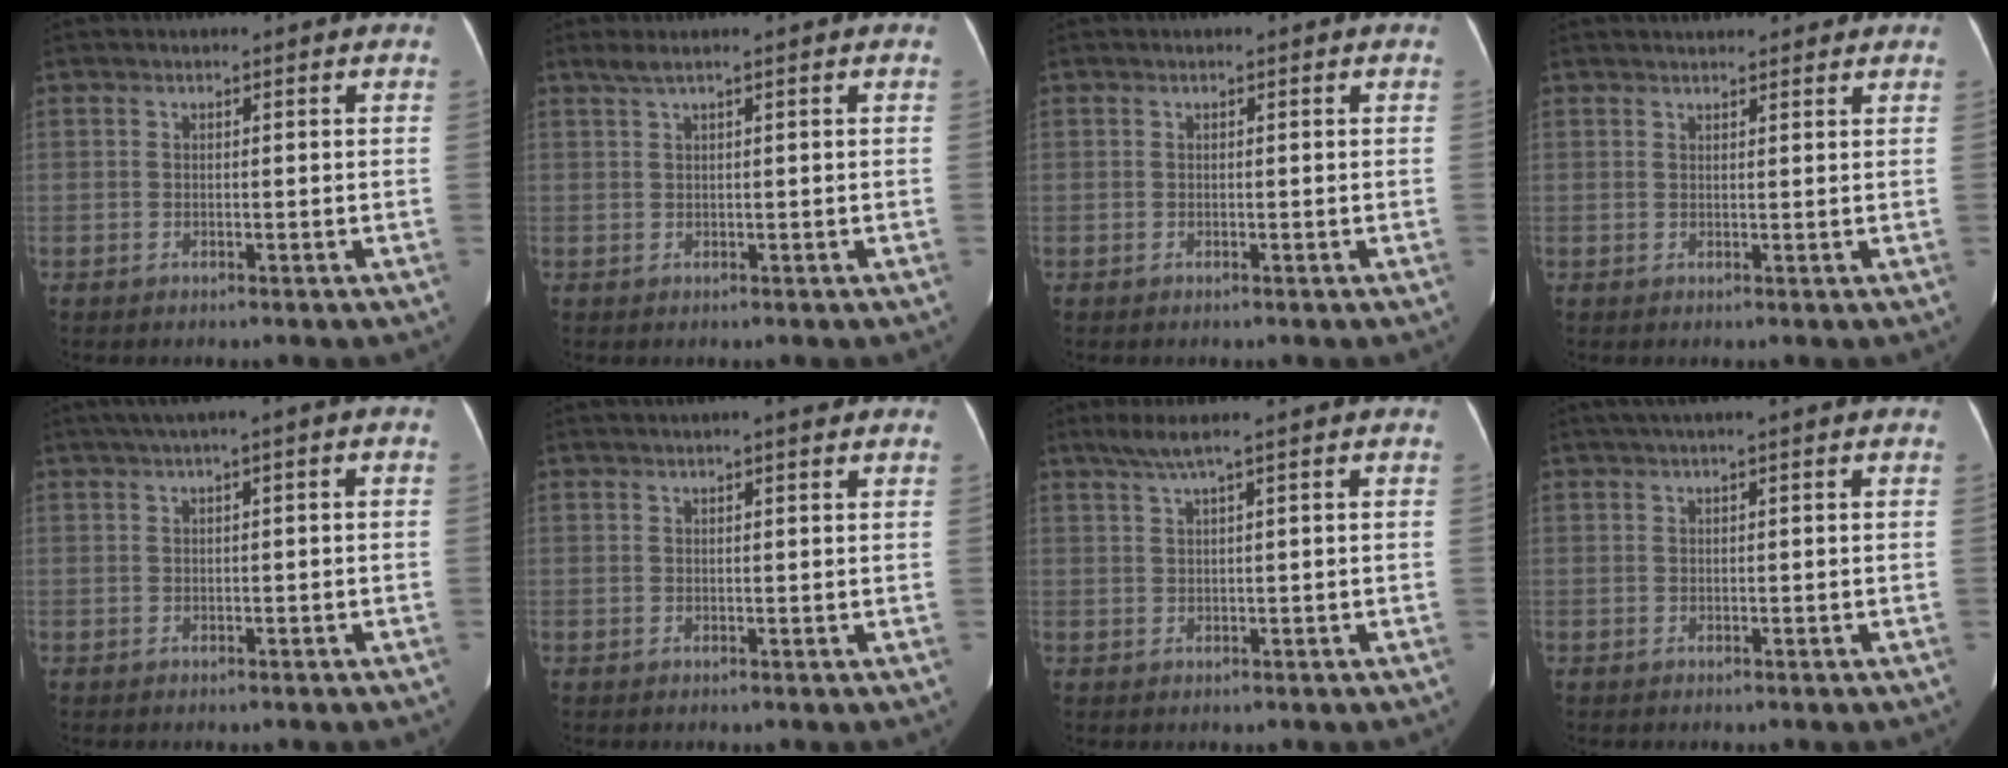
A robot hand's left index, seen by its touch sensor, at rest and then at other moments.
{"total": 1.4, "force": [0.9, -0.1, 1.0], "torque": [-0.030, 0.017, 0.025]}
{"total": 0.0}
{"total": 6.9, "force": [6.2, 1.5, 2.6], "torque": [-0.032, 0.026, 0.078]}
{"total": 2.9, "force": [0.8, 0.2, 2.8], "torque": [-0.049, 0.021, 0.016]}
{"total": 3.3, "force": [2.5, 0.2, 2.1], "torque": [-0.025, 0.016, 0.033]}
{"total": 2.7, "force": [1.7, -0.6, 2.0], "torque": [-0.054, 0.011, 0.042]}
{"total": 2.1, "force": [1.3, -0.3, 1.6], "torque": [-0.037, 0.020, 0.030]}